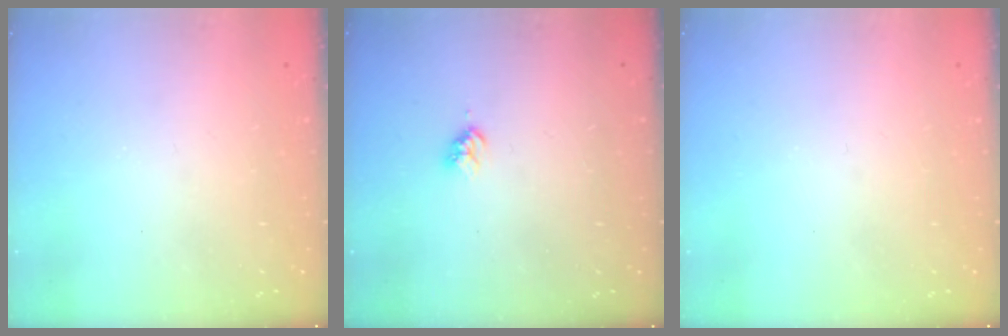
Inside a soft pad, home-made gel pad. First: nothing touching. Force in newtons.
{"total": 2.9, "press": 2.9, "slide": 0.4}
{"total": 0.0}